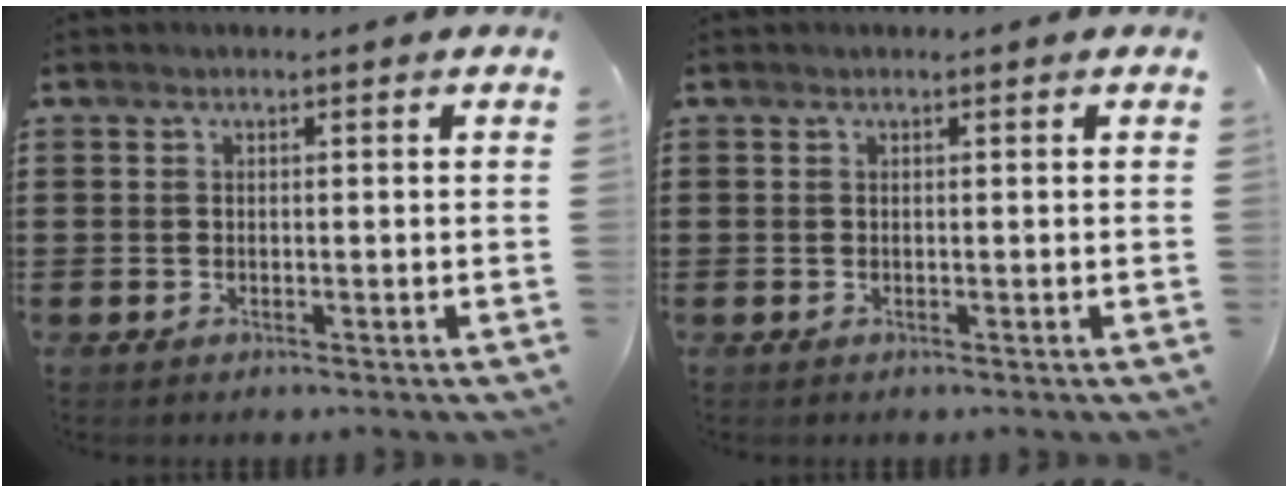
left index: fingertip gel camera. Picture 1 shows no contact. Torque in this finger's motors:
{"motor_torque": [-0.02, 0.00, 0.00, 0.00]}